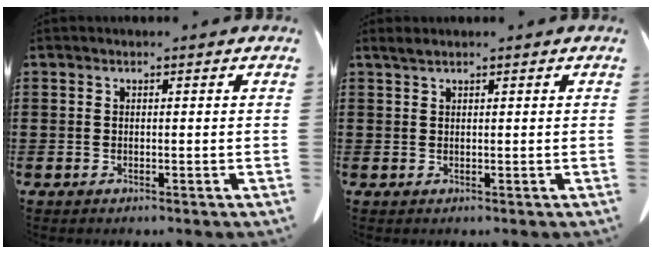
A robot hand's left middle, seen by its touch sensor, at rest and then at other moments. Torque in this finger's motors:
{"motor_torque": [-0.07, 0.09, 0.02, 0.01]}